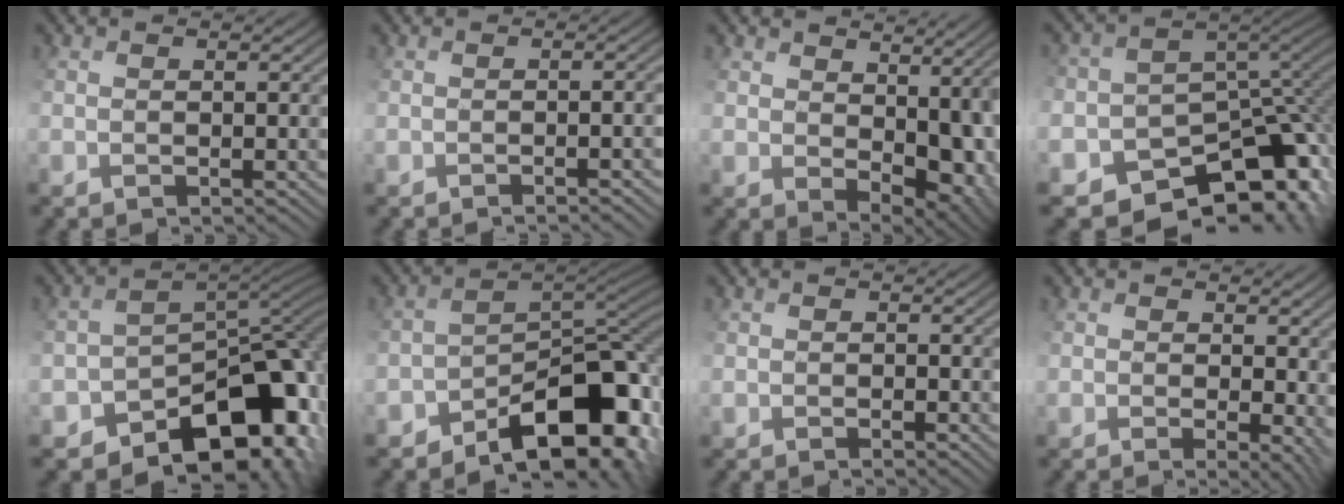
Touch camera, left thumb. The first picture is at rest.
{"total": 3.7, "force": [-1.8, 0.7, 3.2], "torque": [-0.023, 0.008, -0.007]}
{"total": 11.5, "force": [1.2, 7.4, 8.7], "torque": [-0.157, -0.040, 0.056]}
{"total": 13.0, "force": [-7.6, 9.2, 5.2], "torque": [-0.106, 0.002, -0.101]}
{"total": 11.6, "force": [-6.3, 7.1, 6.8], "torque": [-0.082, -0.016, -0.086]}
{"total": 11.8, "force": [-6.7, 5.5, 8.0], "torque": [-0.104, -0.005, -0.109]}
{"total": 1.3, "force": [0.2, 1.1, 0.8], "torque": [-0.017, 0.000, 0.002]}
{"total": 6.8, "force": [-0.3, 4.0, 5.5], "torque": [-0.099, -0.015, 0.018]}